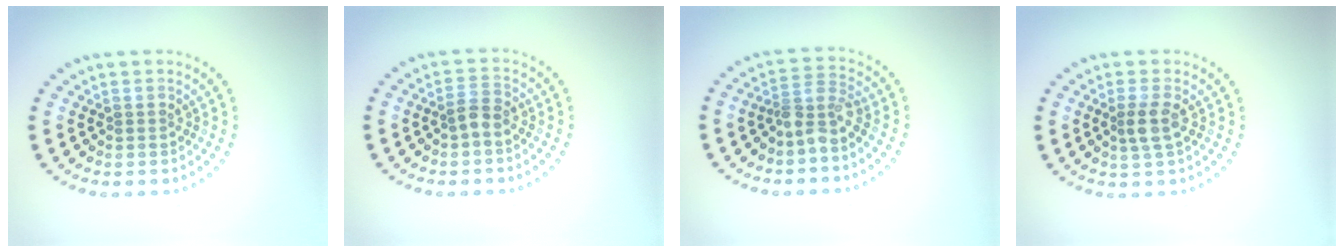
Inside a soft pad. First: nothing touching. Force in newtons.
{"total": 1.5, "press": 1.3, "slide": 0.7}
{"total": 2.6, "press": 1.8, "slide": 1.8}
{"total": 2.0, "press": 1.7, "slide": 1.1}